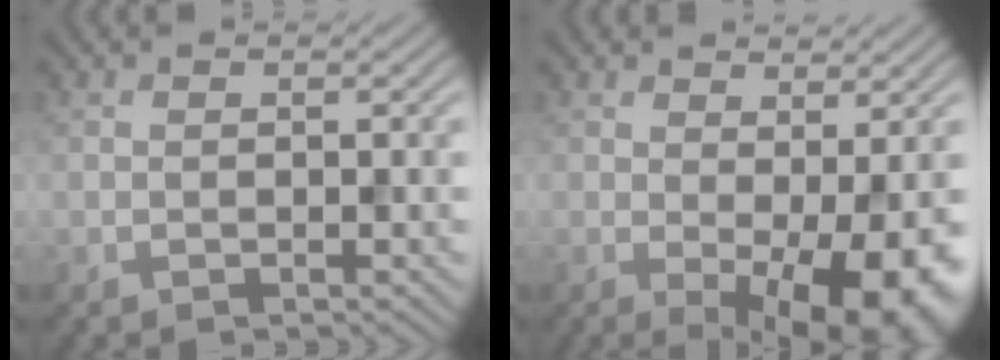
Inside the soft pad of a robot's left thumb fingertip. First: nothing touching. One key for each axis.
{"total": 8.2, "fx": -0.8, "fy": 3.4, "fz": 7.5, "tx": -0.103, "ty": -0.013, "tz": -0.001}